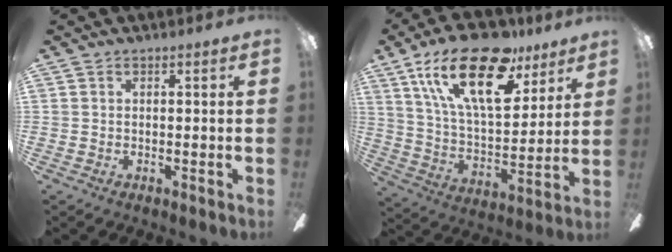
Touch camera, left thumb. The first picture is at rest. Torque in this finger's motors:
{"motor_torque": [0.68, 0.72, 1.68, -1.12, 0.56]}